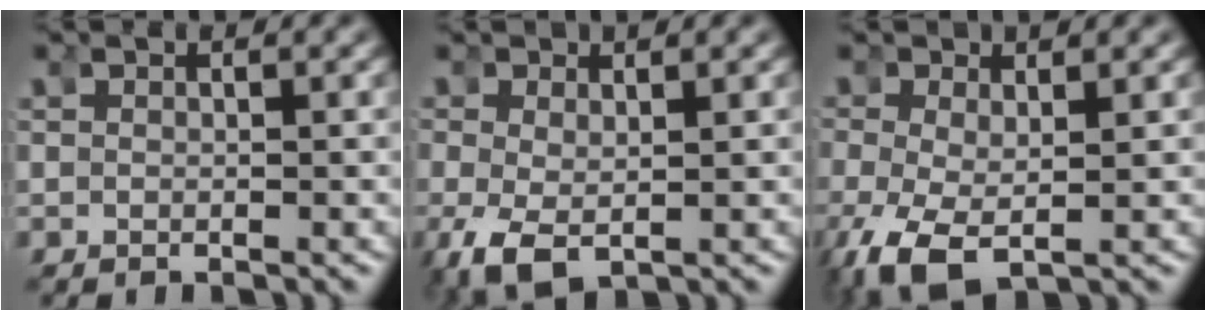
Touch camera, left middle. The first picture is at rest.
{"total": 4.8, "force": [-2.0, 2.9, 3.2], "torque": [-0.083, -0.038, -0.013]}
{"total": 6.3, "force": [-3.2, 3.6, 4.0], "torque": [-0.112, -0.048, -0.029]}